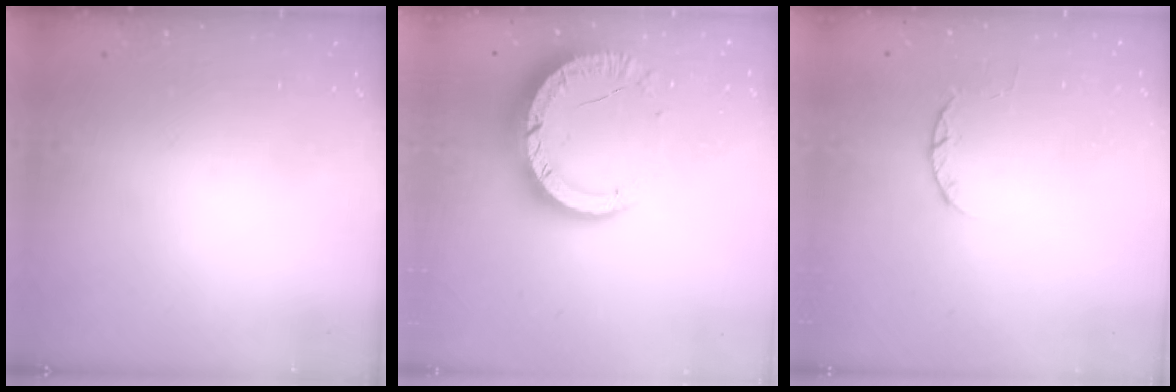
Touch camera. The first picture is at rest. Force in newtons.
{"total": 14.1, "press": 14.1, "slide": 1.2}
{"total": 2.4, "press": 2.4, "slide": 0.4}